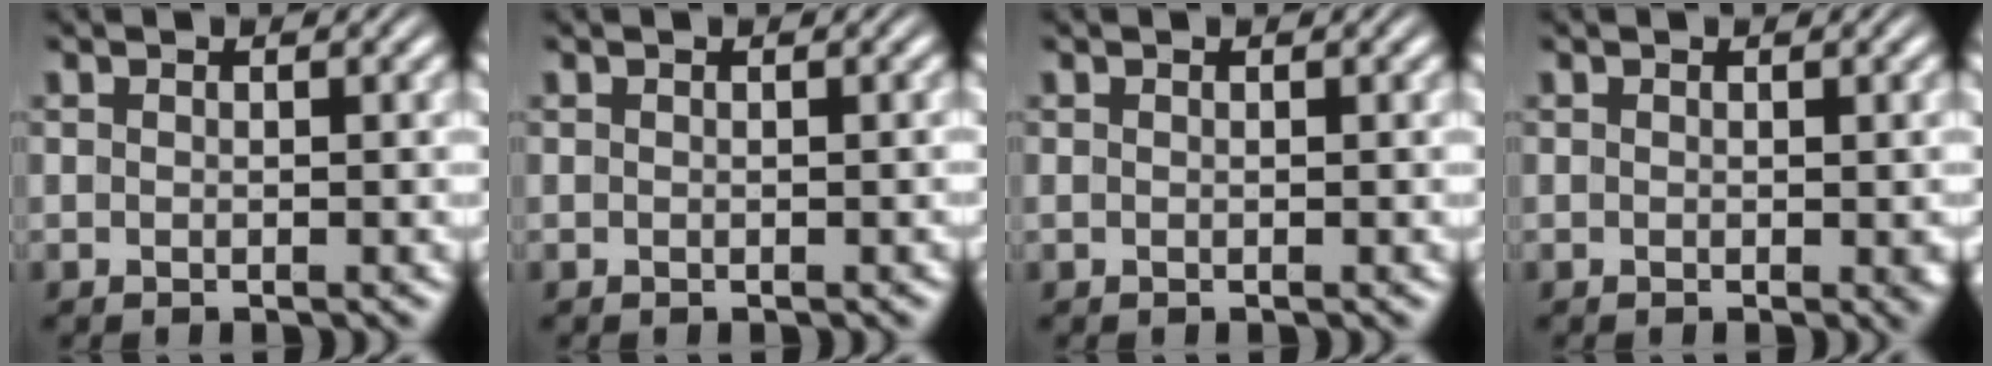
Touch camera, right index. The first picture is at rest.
{"total": 0.0}
{"total": 0.0}
{"total": 0.5, "force": [0.0, 0.2, 0.5], "torque": [-0.003, -0.004, 0.001]}